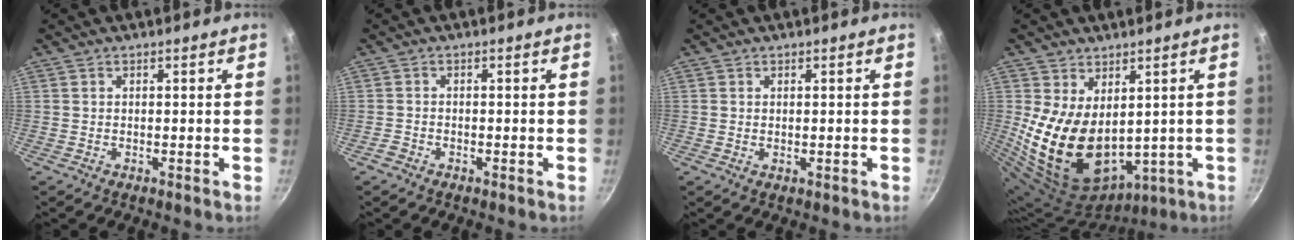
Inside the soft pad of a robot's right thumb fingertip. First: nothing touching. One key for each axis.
{"total": 1.5, "fx": -1.1, "fy": 0.8, "fz": 0.5, "tx": -0.021, "ty": 0.011, "tz": -0.025}
{"total": 0.5, "fx": 0.2, "fy": 0.2, "fz": 0.5, "tx": -0.005, "ty": -0.005, "tz": 0.001}
{"total": 16.2, "fx": 1.1, "fy": 10.2, "fz": 12.6, "tx": -0.213, "ty": -0.029, "tz": 0.052}